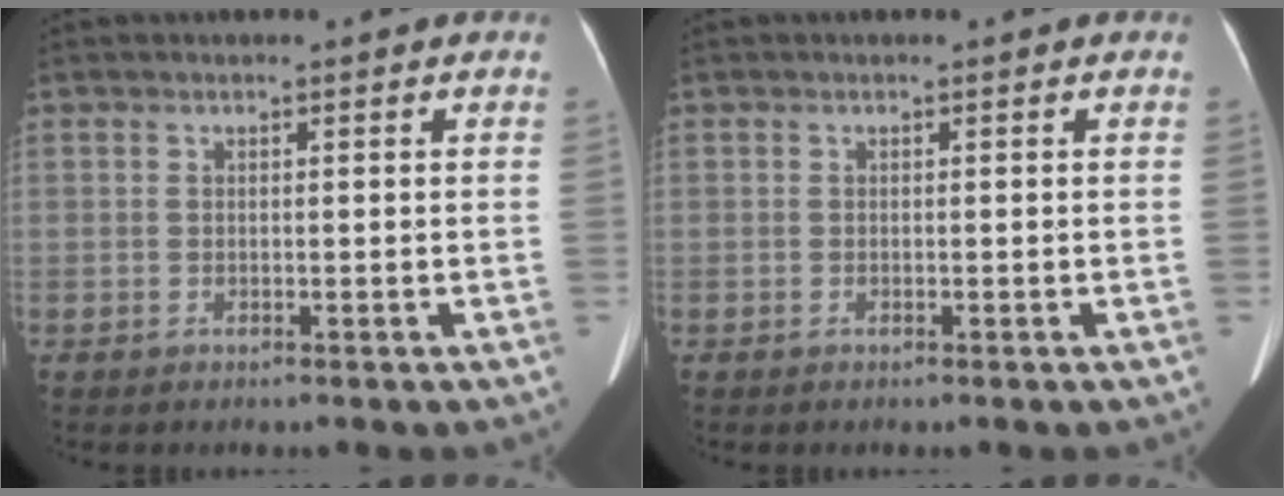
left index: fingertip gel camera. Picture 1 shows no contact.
{"total": 0.0}